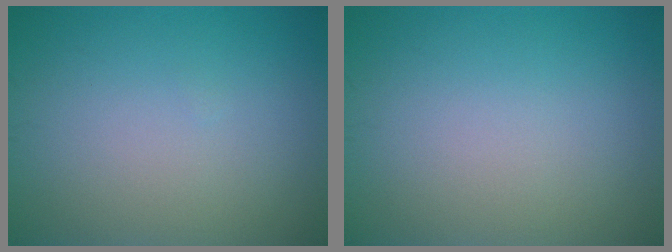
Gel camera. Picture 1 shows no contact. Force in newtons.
{"total": 0.0}